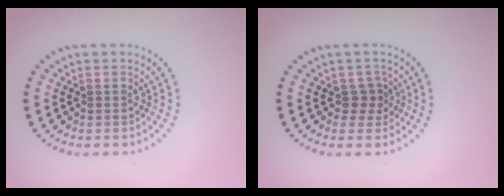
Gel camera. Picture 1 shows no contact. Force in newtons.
{"total": 1.7, "press": 1.3, "slide": 1.0}